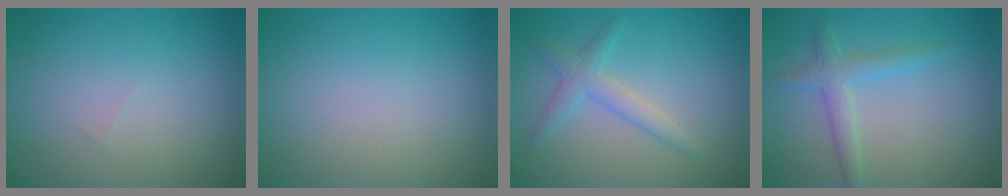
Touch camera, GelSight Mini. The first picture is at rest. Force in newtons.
{"total": 0.0}
{"total": 2.4, "press": 2.4, "slide": 0.0}
{"total": 1.8, "press": 1.8, "slide": 0.1}